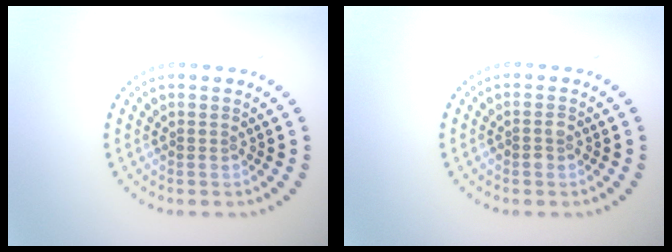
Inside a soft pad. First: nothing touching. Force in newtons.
{"total": 1.0, "press": 1.0, "slide": 0.2}